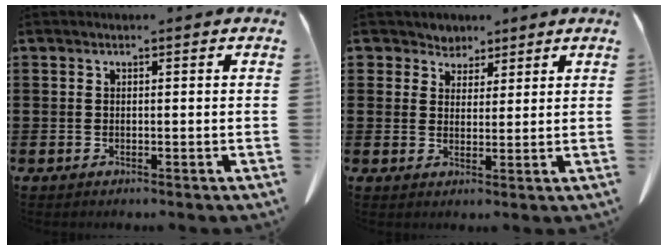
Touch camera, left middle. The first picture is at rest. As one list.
[{"total": 3.3, "force": [2.8, 1.8, -0.2], "torque": [-0.012, -0.001, 0.052]}]